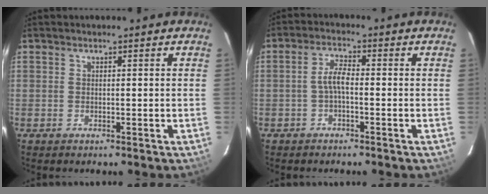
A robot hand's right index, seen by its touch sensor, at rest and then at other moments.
{"total": 3.1, "force": [-1.1, 1.0, 2.7], "torque": [-0.059, 0.011, -0.025]}